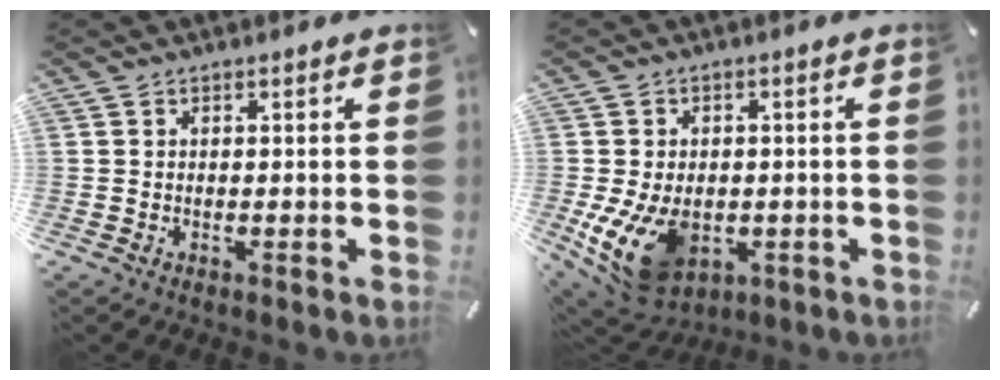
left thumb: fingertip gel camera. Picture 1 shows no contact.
{"total": 13.0, "force": [-3.2, 9.3, 8.5], "torque": [-0.159, 0.005, -0.050]}